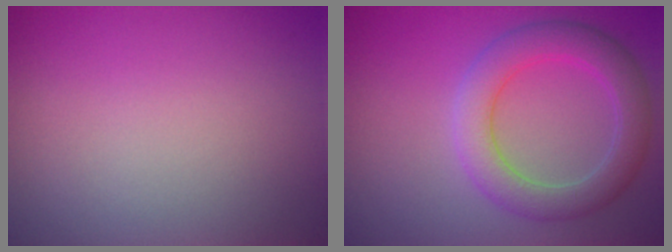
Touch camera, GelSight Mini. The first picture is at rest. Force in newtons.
{"total": 4.9, "press": 4.9, "slide": 0.4}